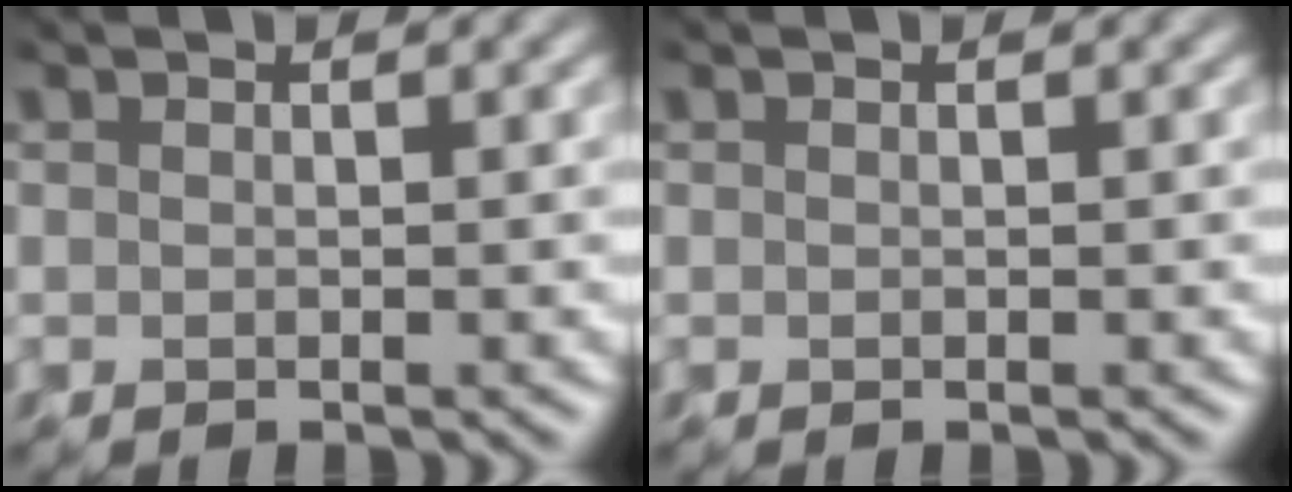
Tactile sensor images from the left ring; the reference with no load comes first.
{"total": 0.0}